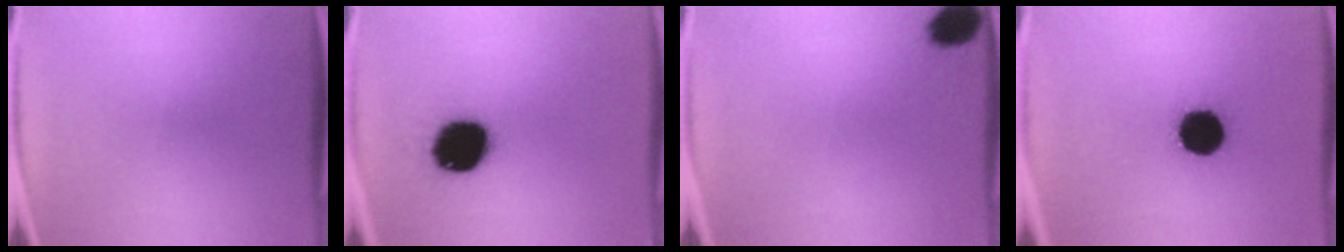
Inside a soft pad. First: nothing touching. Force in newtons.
{"total": 16.7}
{"total": 6.7}
{"total": 18.0}